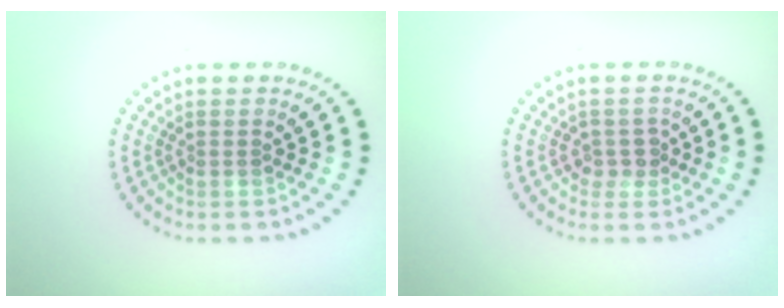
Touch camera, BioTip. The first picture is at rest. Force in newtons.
{"total": 1.6, "press": 1.3, "slide": 1.0}